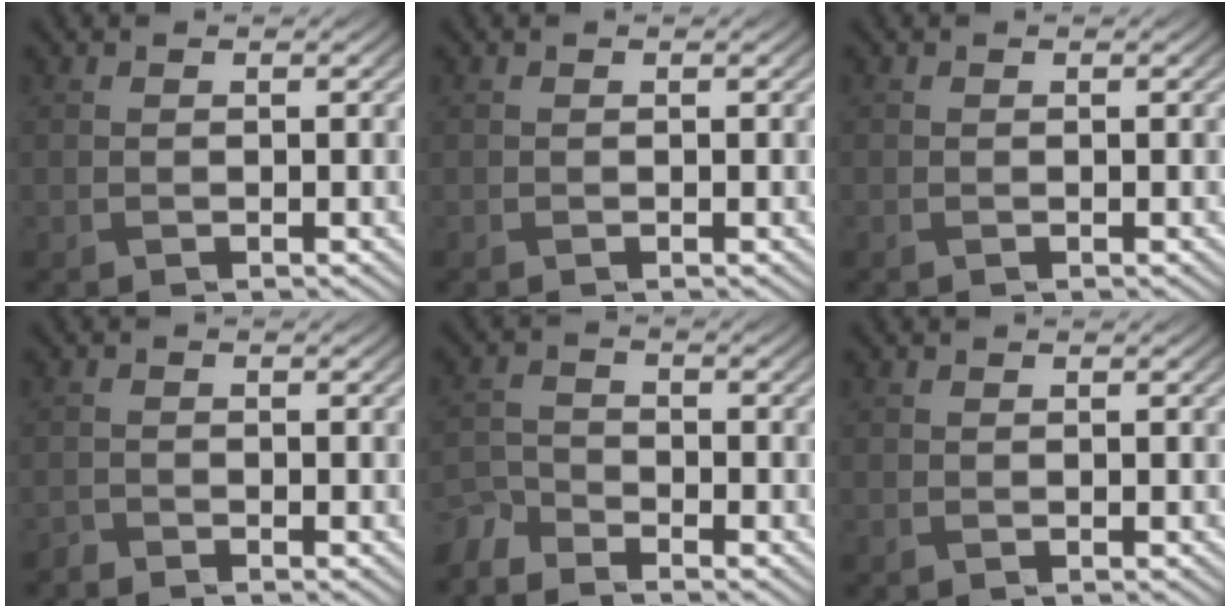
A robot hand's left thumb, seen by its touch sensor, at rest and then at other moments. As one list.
[{"total": 0.0}, {"total": 0.0}, {"total": 1.0, "force": [-1.0, 0.0, 0.0], "torque": [0.000, -0.003, -0.023]}, {"total": 3.9, "force": [-3.7, 0.9, 0.9], "torque": [-0.024, -0.010, -0.085]}, {"total": 0.0}]